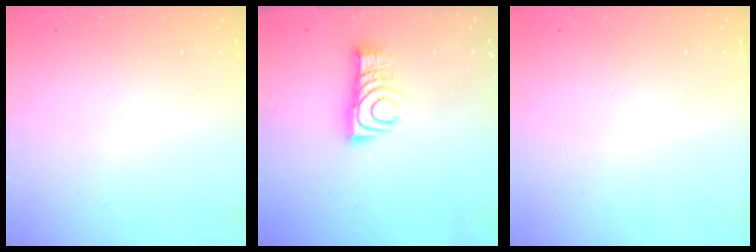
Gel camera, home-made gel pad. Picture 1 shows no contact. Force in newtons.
{"total": 9.6, "press": 9.6, "slide": 0.1}
{"total": 1.7, "press": 1.6, "slide": 0.1}